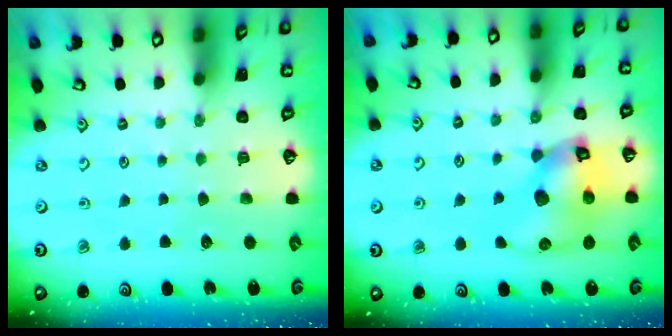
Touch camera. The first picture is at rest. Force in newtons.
{"total": 12.8, "press": 12.7, "slide": 1.8}